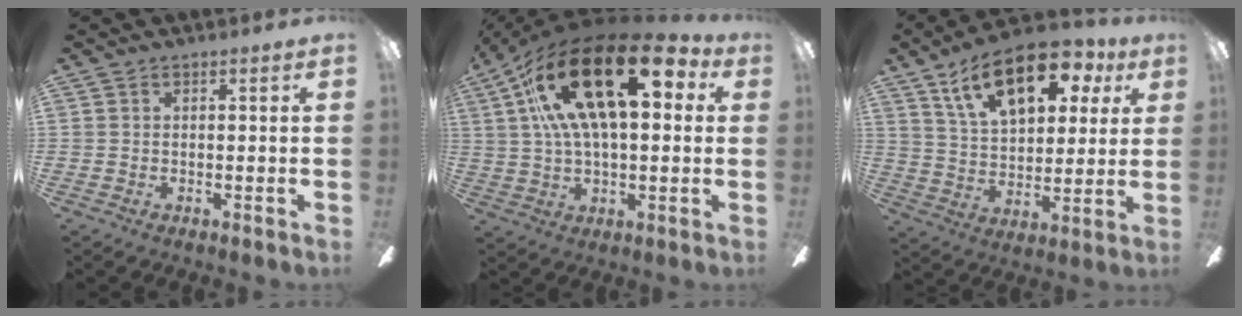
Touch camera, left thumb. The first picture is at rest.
{"total": 28.7, "force": [10.8, 13.0, 23.2], "torque": [-0.416, -0.044, 0.174]}
{"total": 19.8, "force": [10.6, 10.2, 13.3], "torque": [-0.211, -0.028, 0.180]}